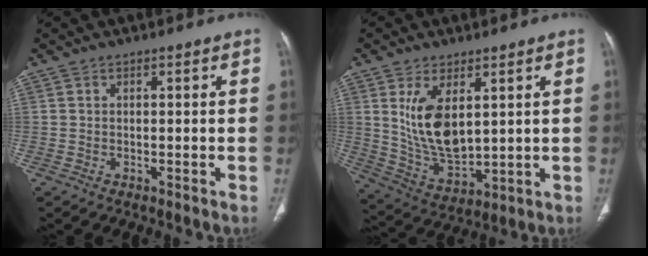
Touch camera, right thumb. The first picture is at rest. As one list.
[{"total": 11.8, "force": [3.4, 6.1, 9.5], "torque": [-0.165, -0.027, 0.083]}]